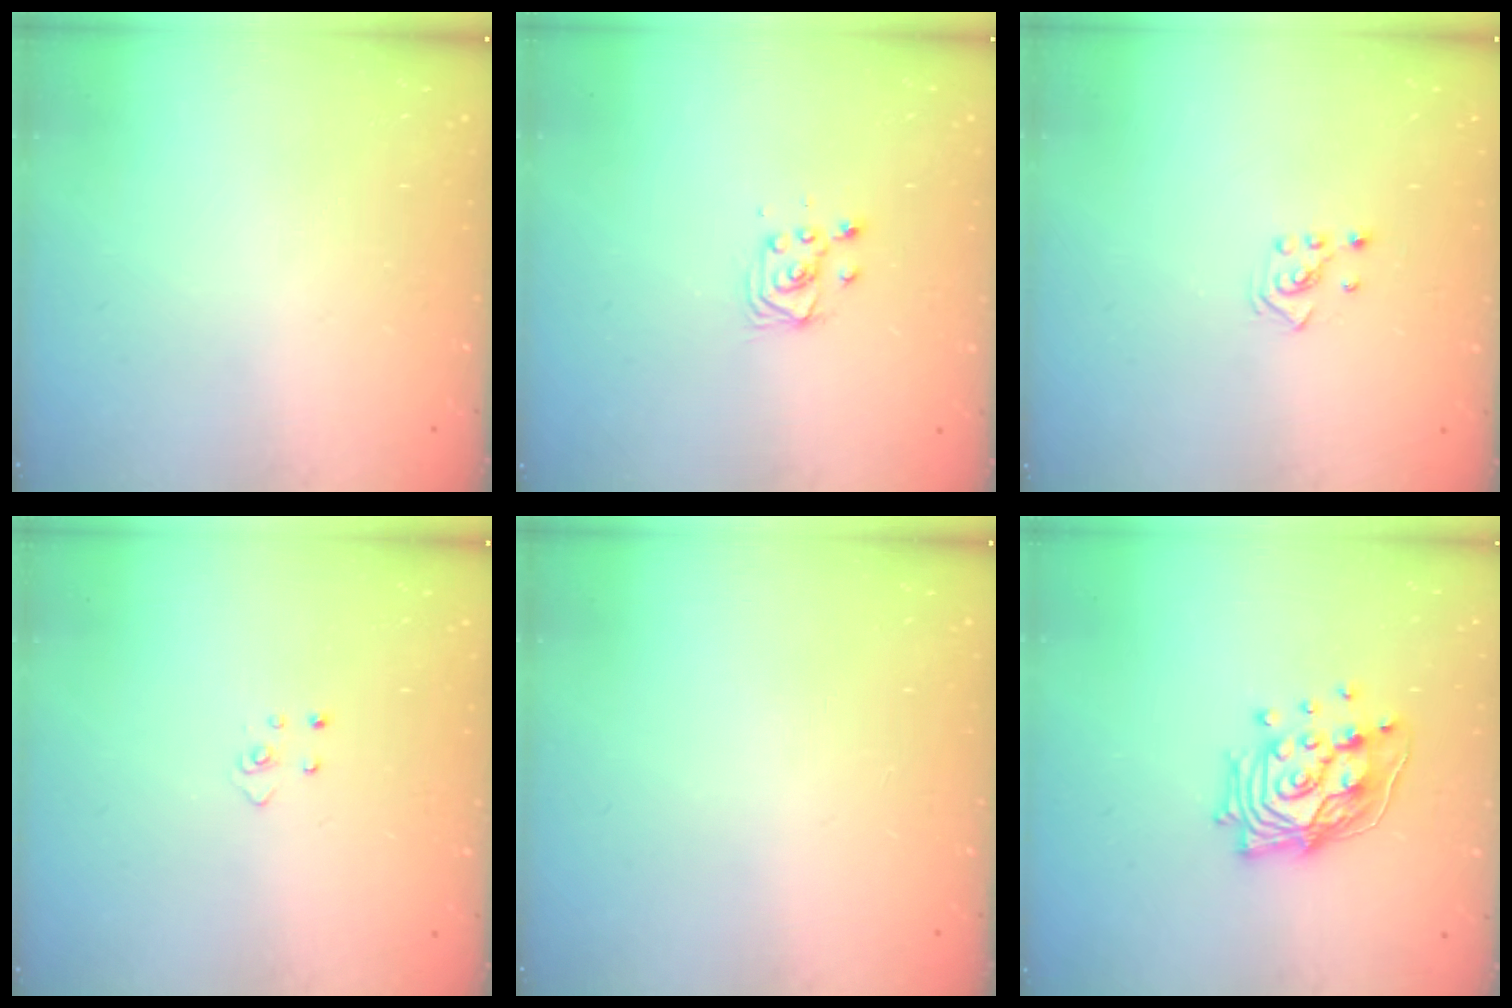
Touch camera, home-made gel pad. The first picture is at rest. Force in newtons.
{"total": 3.8, "press": 3.7, "slide": 0.4}
{"total": 2.1, "press": 1.9, "slide": 0.8}
{"total": 3.2, "press": 3.2, "slide": 0.2}
{"total": 0.0}
{"total": 15.9, "press": 15.1, "slide": 5.1}